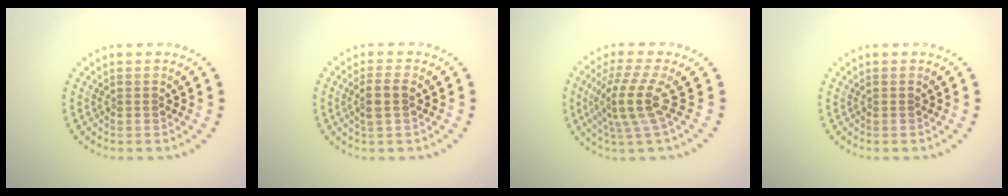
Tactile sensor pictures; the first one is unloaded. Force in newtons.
{"total": 2.0, "press": 1.8, "slide": 0.9}
{"total": 4.1, "press": 2.9, "slide": 3.0}
{"total": 0.0}